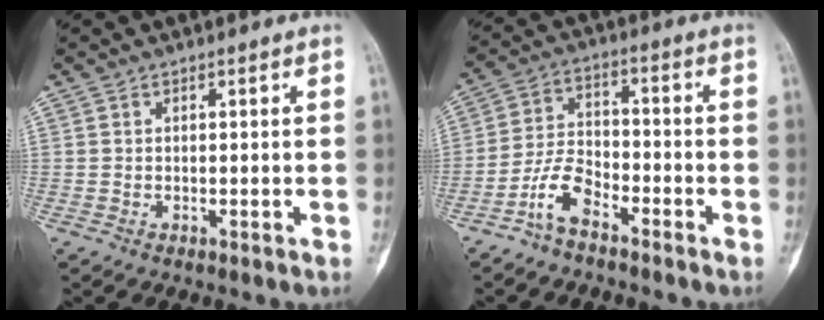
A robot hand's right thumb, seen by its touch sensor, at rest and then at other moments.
{"total": 7.1, "force": [-4.8, 3.1, 4.2], "torque": [-0.086, 0.037, -0.101]}